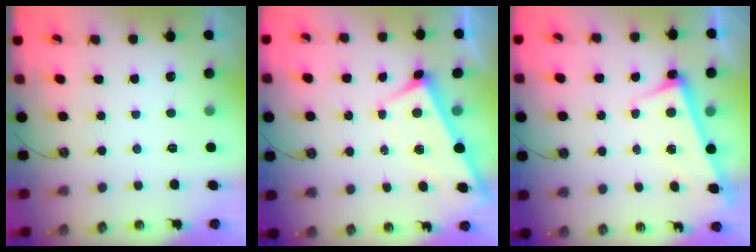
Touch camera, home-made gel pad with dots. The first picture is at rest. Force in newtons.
{"total": 2.8, "press": 2.8, "slide": 0.1}
{"total": 2.6, "press": 2.5, "slide": 0.7}